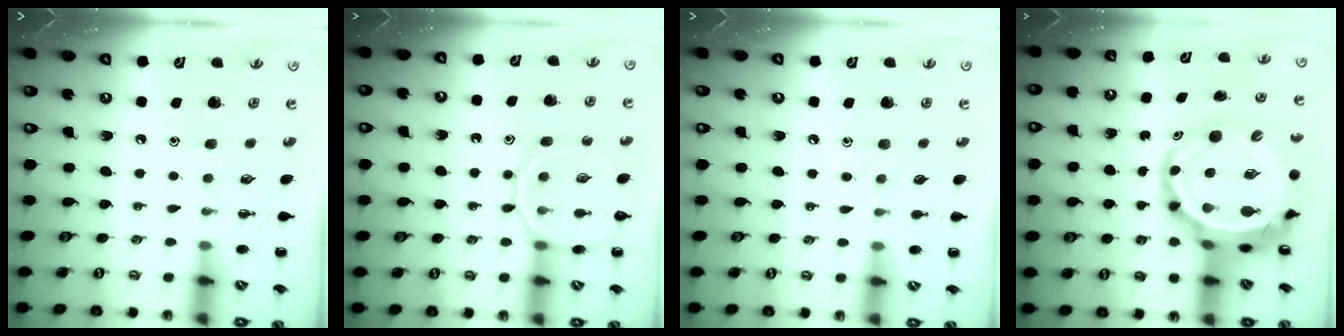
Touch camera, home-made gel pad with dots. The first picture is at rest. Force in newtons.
{"total": 13.0, "press": 12.9, "slide": 1.5}
{"total": 2.5, "press": 2.3, "slide": 0.9}
{"total": 9.5, "press": 9.1, "slide": 2.7}